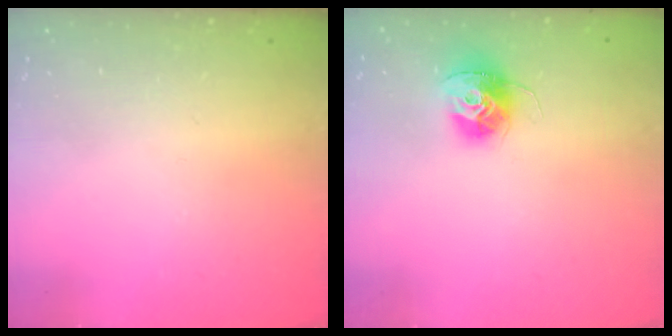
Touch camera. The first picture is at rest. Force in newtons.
{"total": 12.1, "press": 12.1, "slide": 1.1}